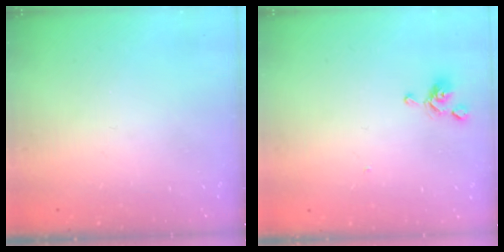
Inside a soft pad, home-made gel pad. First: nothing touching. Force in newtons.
{"total": 0.6, "press": 0.3, "slide": 0.6}